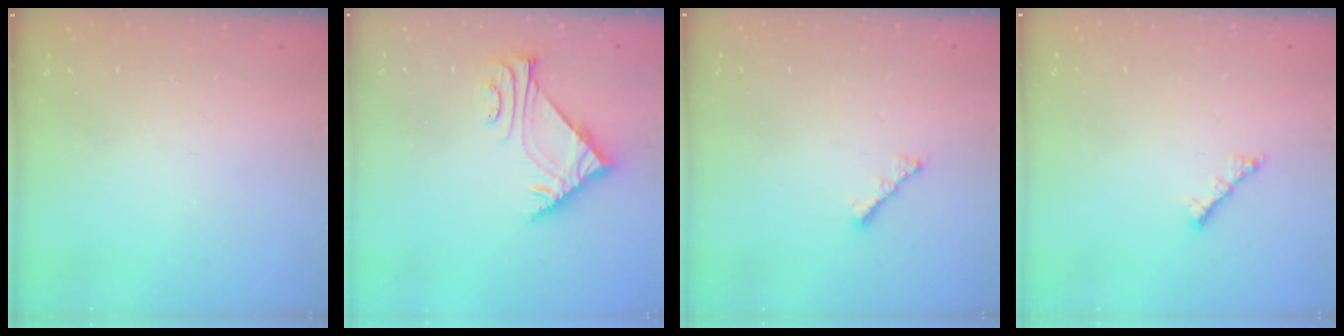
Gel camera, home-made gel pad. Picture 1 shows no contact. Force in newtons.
{"total": 5.4, "press": 5.3, "slide": 1.0}
{"total": 2.4, "press": 2.3, "slide": 0.6}
{"total": 1.8, "press": 1.7, "slide": 0.6}